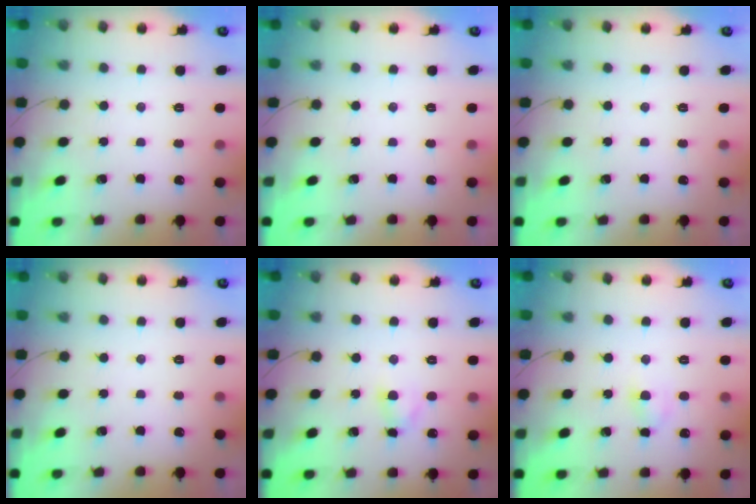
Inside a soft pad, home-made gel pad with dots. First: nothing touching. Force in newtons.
{"total": 0.0}
{"total": 0.0}
{"total": 0.0}
{"total": 3.4, "press": 3.2, "slide": 1.1}
{"total": 3.6, "press": 3.4, "slide": 1.0}